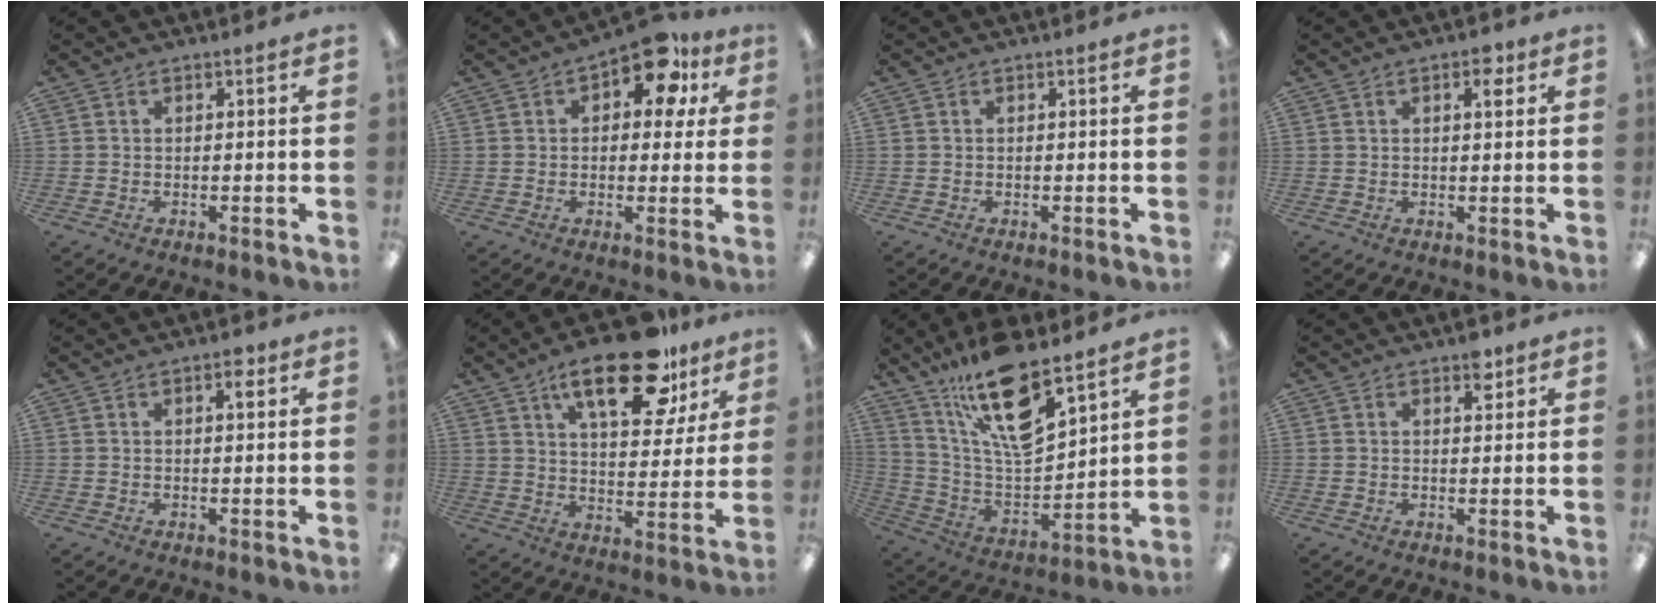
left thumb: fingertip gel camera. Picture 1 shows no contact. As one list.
[{"total": 12.3, "force": [6.5, 6.2, 8.4], "torque": [-0.100, -0.026, 0.106]}, {"total": 0.0}, {"total": 4.0, "force": [2.2, 1.7, 2.9], "torque": [-0.031, -0.006, 0.029]}, {"total": 3.3, "force": [1.7, 1.3, 2.5], "torque": [-0.029, -0.004, 0.023]}, {"total": 20.7, "force": [12.8, 8.7, 13.8], "torque": [-0.207, -0.058, 0.205]}, {"total": 18.8, "force": [13.5, 5.6, 11.8], "torque": [-0.218, -0.088, 0.229]}, {"total": 4.0, "force": [2.6, 1.9, 2.3], "torque": [-0.010, -0.014, 0.038]}]